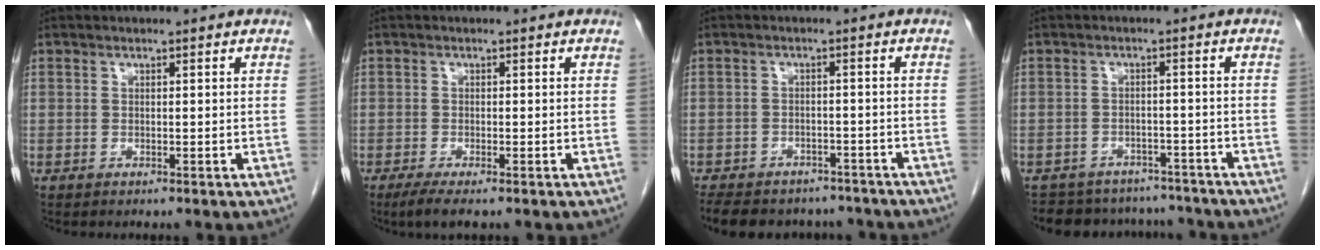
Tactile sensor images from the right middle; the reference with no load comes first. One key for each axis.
{"total": 2.8, "fx": -1.9, "fy": 0.3, "fz": 2.0, "tx": -0.040, "ty": -0.009, "tz": -0.036}
{"total": 14.7, "fx": -12.3, "fy": 6.3, "fz": 4.8, "tx": -0.108, "ty": 0.002, "tz": -0.153}
{"total": 10.7, "fx": -9.7, "fy": 4.3, "fz": 1.2, "tx": -0.013, "ty": 0.020, "tz": -0.118}